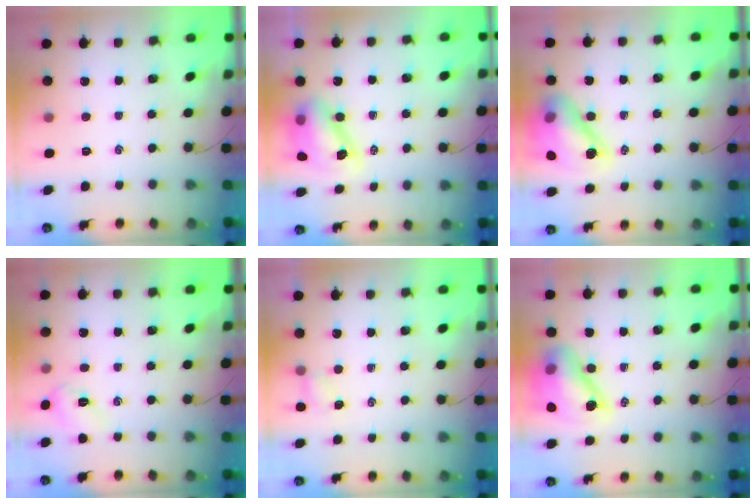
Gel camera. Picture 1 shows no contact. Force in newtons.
{"total": 9.2, "press": 9.0, "slide": 2.1}
{"total": 16.0, "press": 15.4, "slide": 4.3}
{"total": 3.7, "press": 3.6, "slide": 0.9}
{"total": 2.7, "press": 2.5, "slide": 0.8}
{"total": 14.3, "press": 13.8, "slide": 3.7}